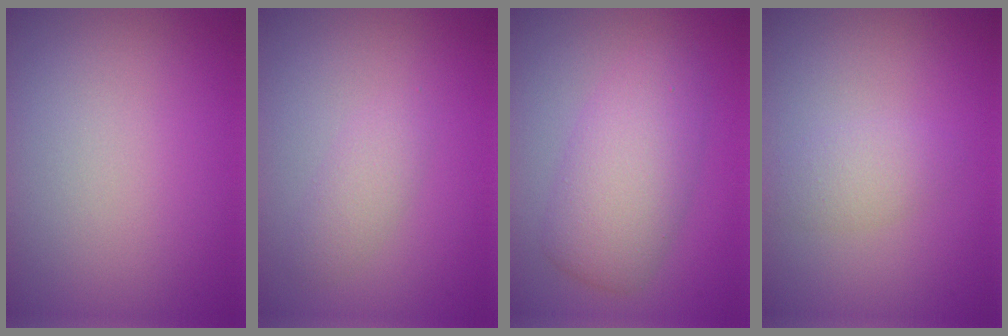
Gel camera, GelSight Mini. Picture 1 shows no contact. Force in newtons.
{"total": 1.7, "press": 1.7, "slide": 0.0}
{"total": 5.4, "press": 5.4, "slide": 0.1}
{"total": 2.3, "press": 2.3, "slide": 0.0}